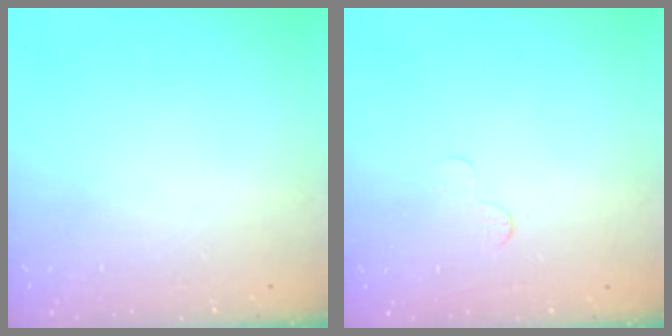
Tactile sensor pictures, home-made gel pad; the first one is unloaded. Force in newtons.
{"total": 2.5, "press": 2.5, "slide": 0.2}